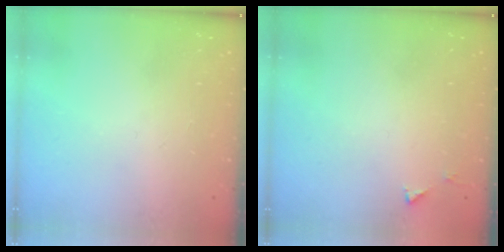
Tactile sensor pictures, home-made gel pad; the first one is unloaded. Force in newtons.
{"total": 3.5, "press": 3.5, "slide": 0.3}